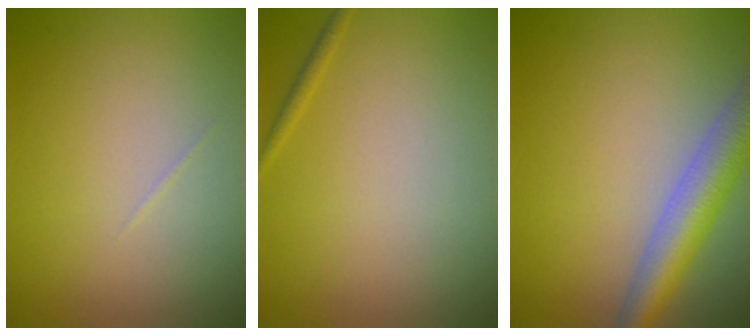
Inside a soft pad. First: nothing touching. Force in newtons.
{"total": 0.6, "press": 0.6, "slide": 0.1}
{"total": 5.2, "press": 5.2, "slide": 0.2}